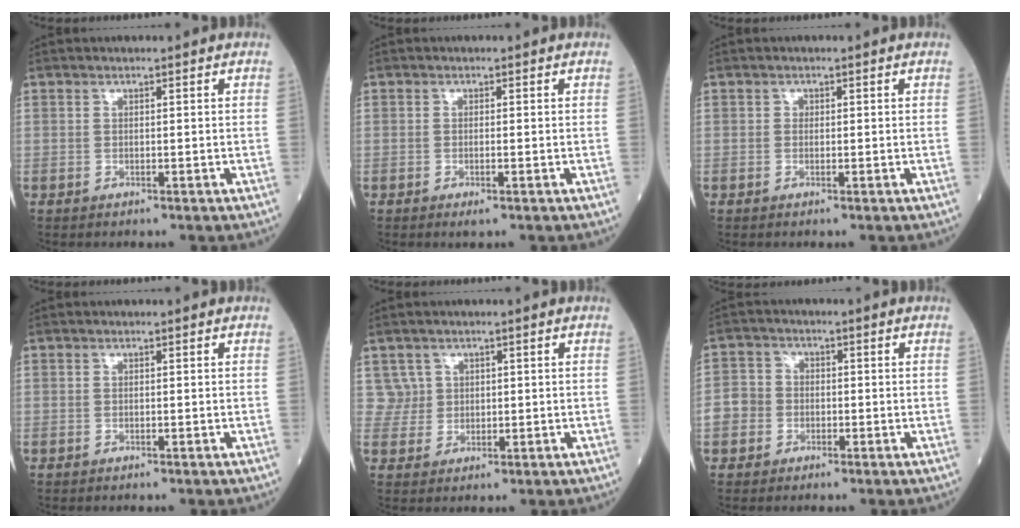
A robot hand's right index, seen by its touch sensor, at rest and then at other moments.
{"total": 2.0, "force": [-0.6, 0.6, 1.8], "torque": [-0.042, -0.006, -0.007]}
{"total": 1.0, "force": [0.1, 0.8, 0.5], "torque": [-0.022, 0.010, 0.005]}
{"total": 0.0}
{"total": 3.9, "force": [1.5, 3.6, 0.0], "torque": [0.007, 0.009, 0.034]}
{"total": 5.0, "force": [-1.3, 4.5, 1.6], "torque": [-0.048, 0.019, -0.028]}